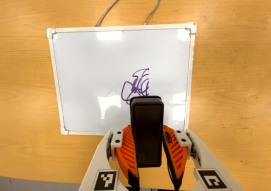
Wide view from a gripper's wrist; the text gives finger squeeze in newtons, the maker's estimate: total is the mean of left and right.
{"total": 7.3, "left": 6.1, "right": 8.5}